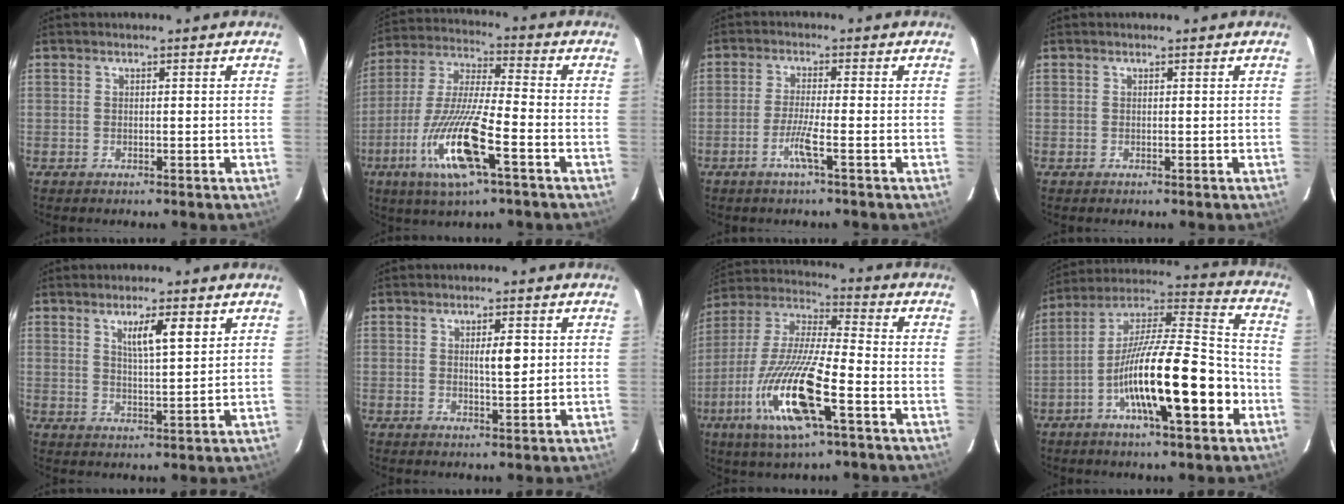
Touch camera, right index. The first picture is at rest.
{"total": 15.4, "force": [-6.4, 1.6, 13.9], "torque": [-0.286, -0.020, -0.118]}
{"total": 4.0, "force": [-1.8, -0.4, 3.6], "torque": [-0.071, -0.007, -0.038]}
{"total": 0.0}
{"total": 5.6, "force": [2.8, 0.6, 4.8], "torque": [-0.080, -0.001, 0.047]}
{"total": 3.2, "force": [0.6, 0.7, 3.0], "torque": [-0.047, -0.002, 0.010]}
{"total": 18.0, "force": [-7.2, 2.5, 16.3], "torque": [-0.345, -0.023, -0.133]}
{"total": 20.0, "force": [-6.7, 2.9, 18.7], "torque": [-0.328, 0.001, -0.112]}